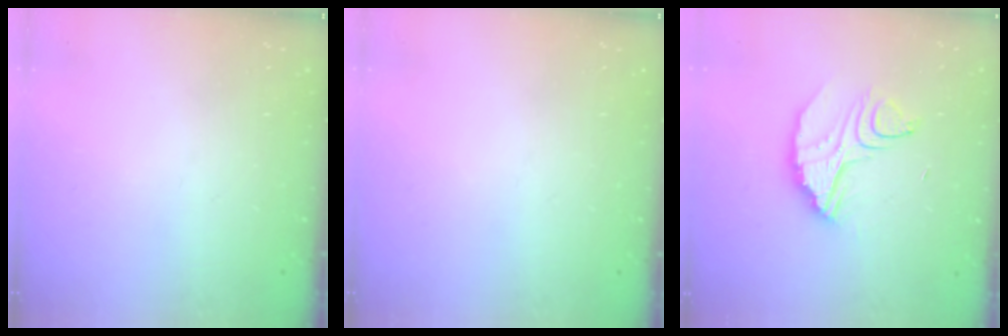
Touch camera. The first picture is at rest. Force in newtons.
{"total": 0.0}
{"total": 10.9, "press": 10.9, "slide": 0.7}